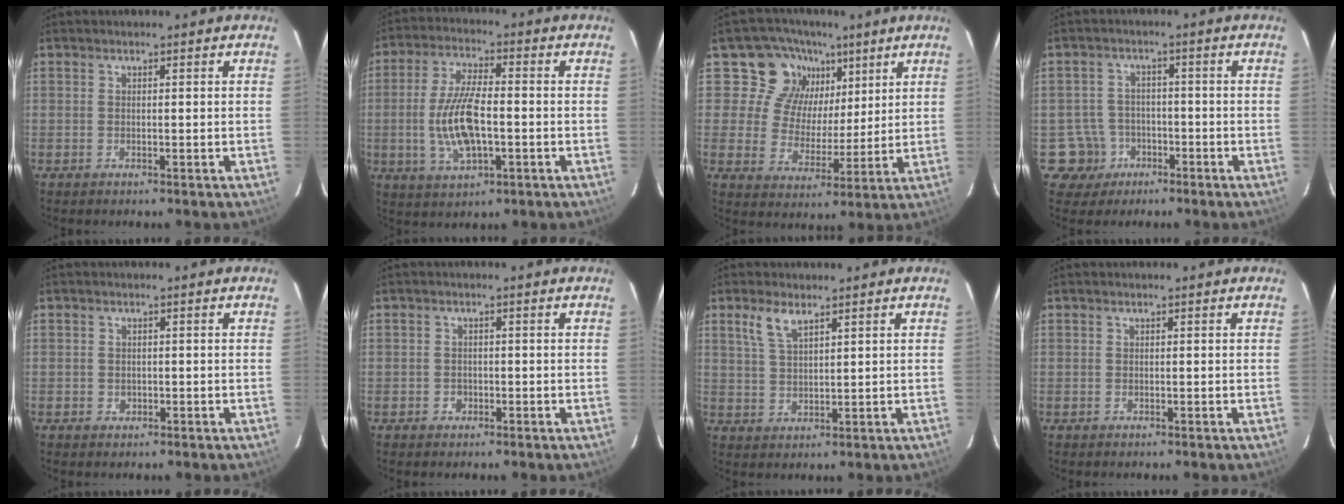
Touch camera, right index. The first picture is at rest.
{"total": 11.4, "force": [-2.0, 4.2, 10.4], "torque": [-0.211, -0.002, -0.035]}
{"total": 11.2, "force": [6.3, 9.0, 2.3], "torque": [-0.036, 0.000, 0.102]}
{"total": 6.1, "force": [-2.8, 5.4, 0.0], "torque": [-0.018, 0.026, -0.044]}
{"total": 1.2, "force": [-0.4, 1.2, 0.2], "torque": [0.000, 0.001, -0.002]}
{"total": 1.6, "force": [-0.9, 1.4, 0.1], "torque": [-0.003, 0.005, -0.012]}
{"total": 4.7, "force": [3.0, 1.7, 3.2], "torque": [-0.065, 0.004, 0.063]}
{"total": 0.0}